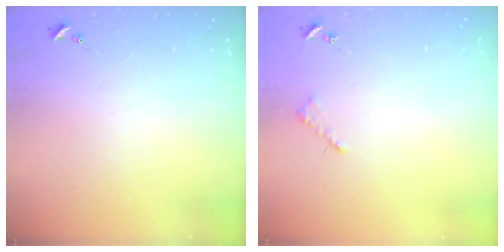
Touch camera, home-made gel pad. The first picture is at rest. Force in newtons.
{"total": 2.6, "press": 2.5, "slide": 0.3}